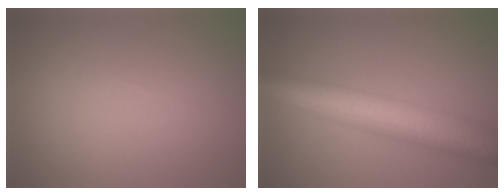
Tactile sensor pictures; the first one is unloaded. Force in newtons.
{"total": 9.3, "press": 9.3, "slide": 0.3}